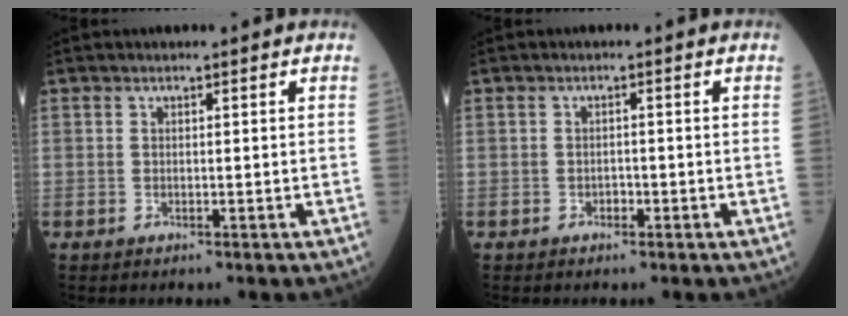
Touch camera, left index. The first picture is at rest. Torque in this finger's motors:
{"motor_torque": [-0.28, -0.10, 0.04, -0.01]}